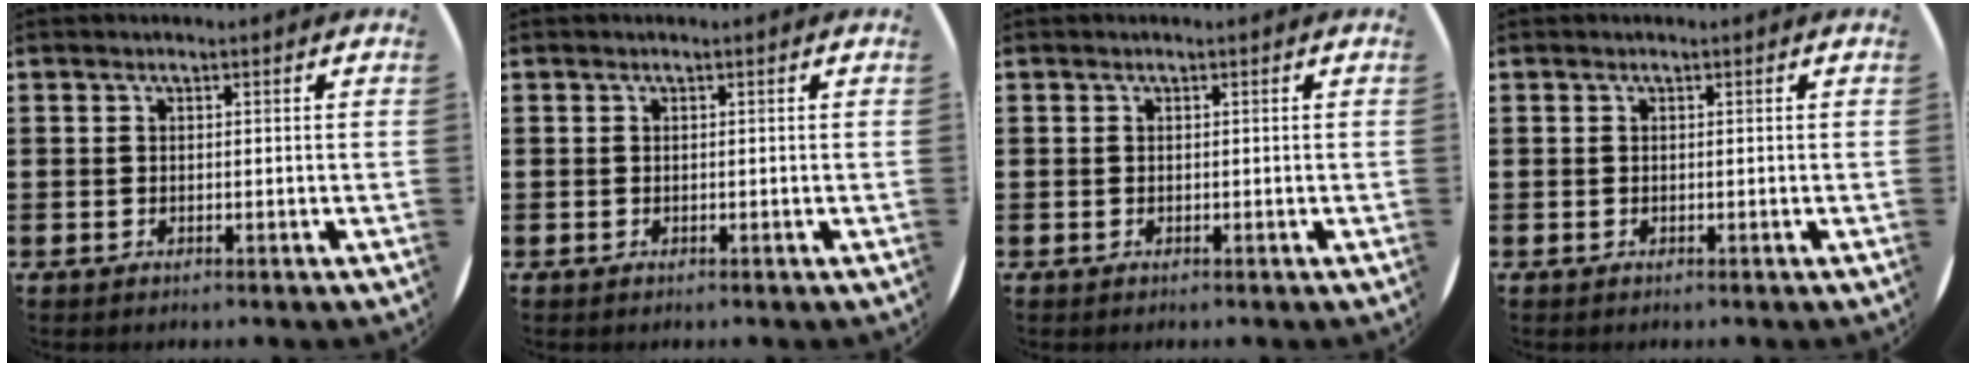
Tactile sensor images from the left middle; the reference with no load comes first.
{"total": 0.0}
{"total": 0.0}
{"total": 0.0}